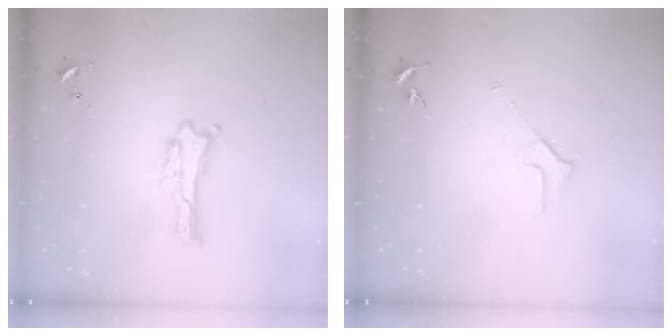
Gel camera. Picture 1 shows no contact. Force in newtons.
{"total": 2.1, "press": 2.1, "slide": 0.1}